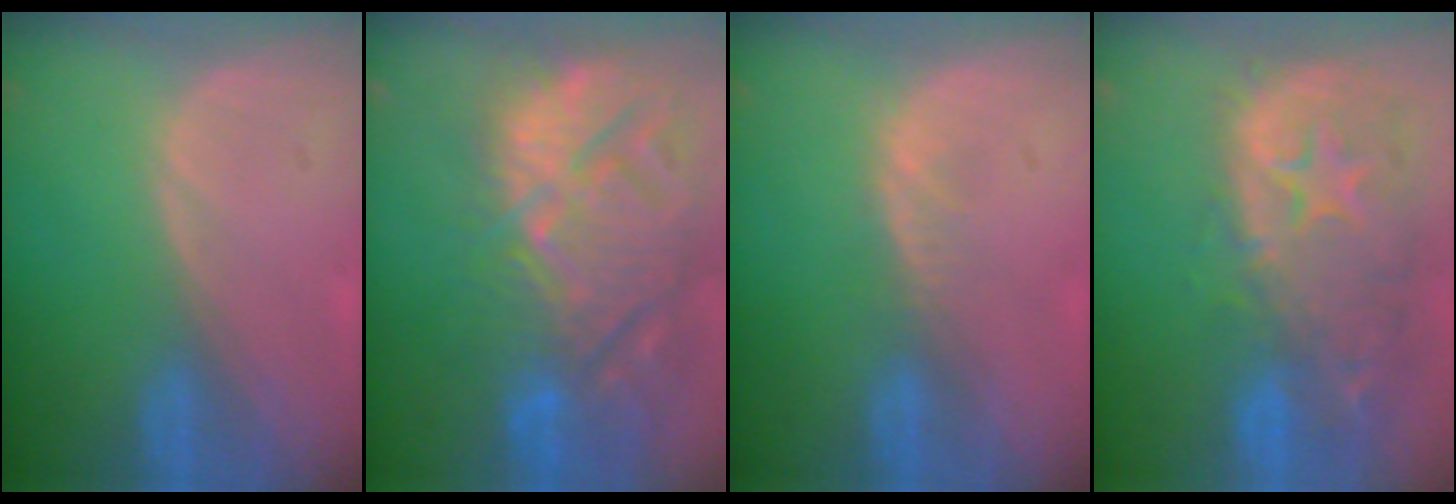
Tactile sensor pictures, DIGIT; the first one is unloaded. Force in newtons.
{"total": 15.3, "press": 13.2, "slide": 7.8}
{"total": 1.5, "press": 1.5, "slide": 0.2}
{"total": 14.1, "press": 11.4, "slide": 8.4}